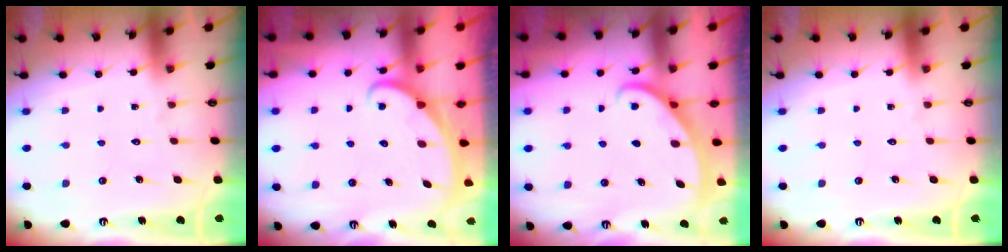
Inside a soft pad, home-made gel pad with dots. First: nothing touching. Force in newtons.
{"total": 2.5, "press": 2.5, "slide": 0.3}
{"total": 3.0, "press": 3.0, "slide": 0.1}
{"total": 0.0}